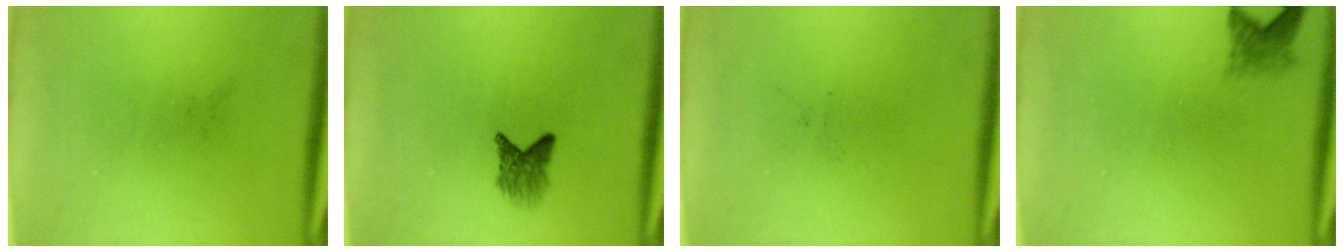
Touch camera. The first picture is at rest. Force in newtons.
{"total": 2.8}
{"total": 0.0}
{"total": 2.2}